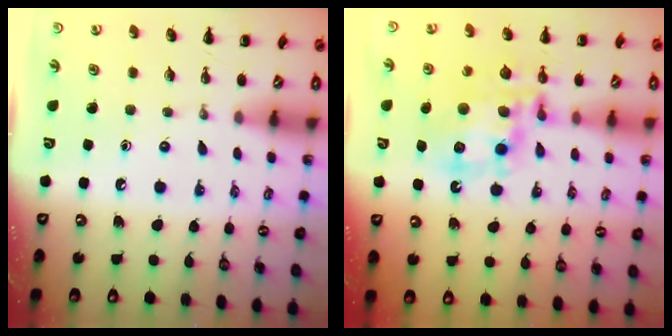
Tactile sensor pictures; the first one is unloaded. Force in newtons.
{"total": 14.6, "press": 14.2, "slide": 3.4}